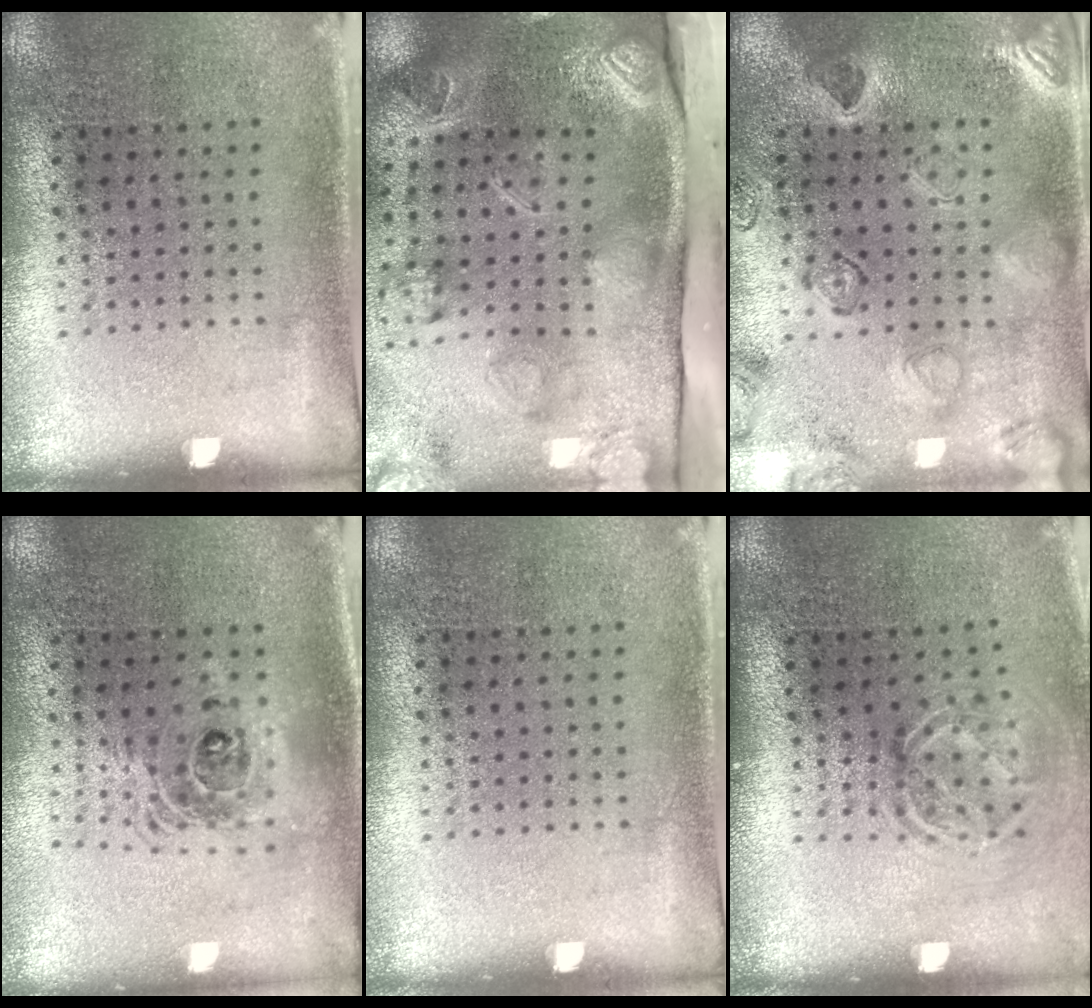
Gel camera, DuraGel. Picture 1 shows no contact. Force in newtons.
{"total": 4.6, "press": 3.2, "slide": 3.3}
{"total": 2.3, "press": 2.3, "slide": 0.6}
{"total": 1.7, "press": 1.4, "slide": 0.9}
{"total": 0.0}
{"total": 1.6, "press": 1.1, "slide": 1.2}